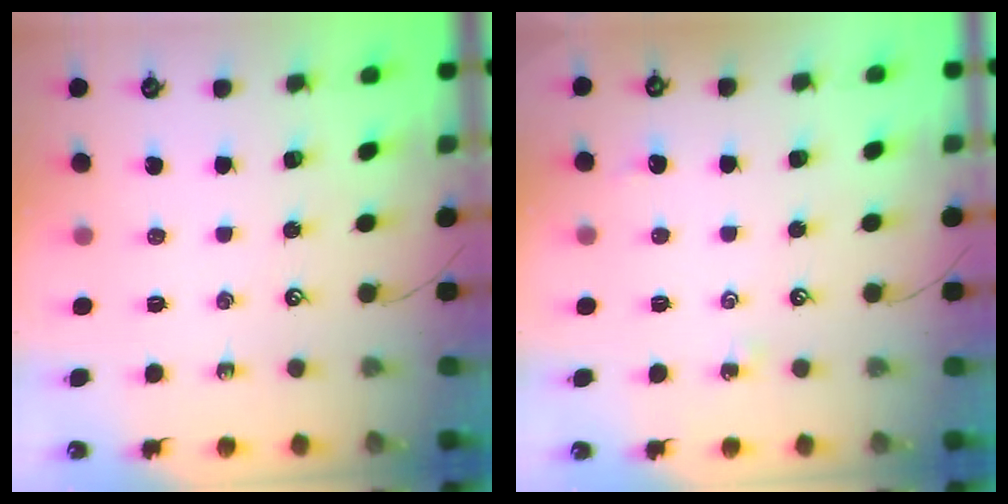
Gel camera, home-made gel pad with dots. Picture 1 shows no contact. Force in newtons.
{"total": 1.6, "press": 1.5, "slide": 0.4}